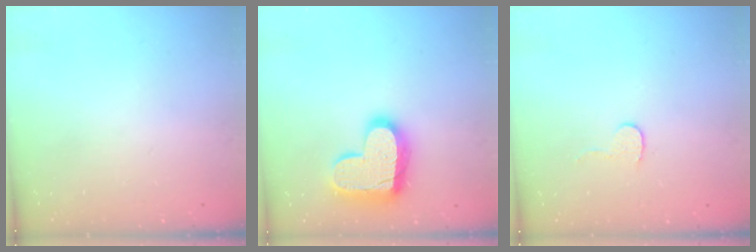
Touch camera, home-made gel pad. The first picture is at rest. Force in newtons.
{"total": 17.2, "press": 17.1, "slide": 1.1}
{"total": 5.5, "press": 5.5, "slide": 0.4}